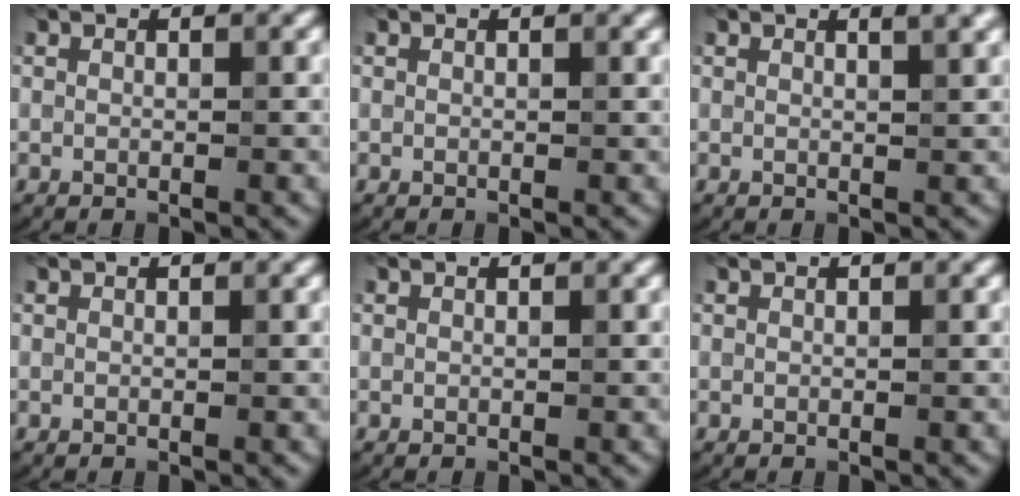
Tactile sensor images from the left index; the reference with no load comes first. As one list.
[{"total": 0.0}, {"total": 1.6, "force": [0.9, 0.5, 1.2], "torque": [-0.007, 0.004, 0.010]}, {"total": 0.0}, {"total": 0.0}, {"total": 0.0}]